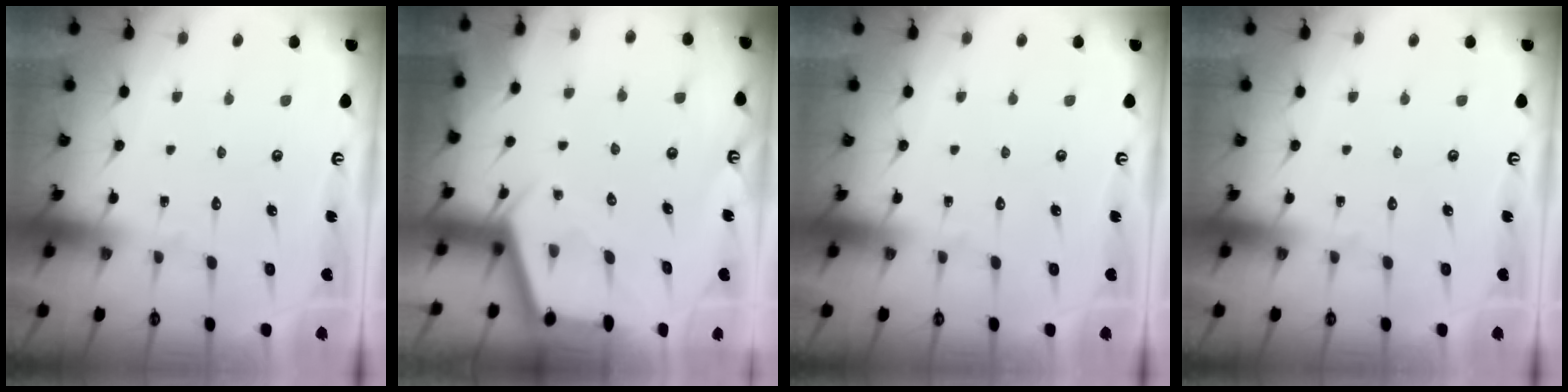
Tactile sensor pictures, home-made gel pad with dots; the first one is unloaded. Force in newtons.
{"total": 2.9, "press": 2.9, "slide": 0.3}
{"total": 0.0}
{"total": 0.0}